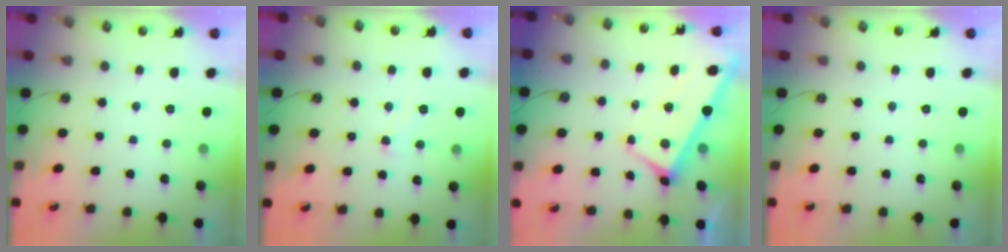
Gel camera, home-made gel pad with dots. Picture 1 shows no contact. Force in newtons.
{"total": 3.9, "press": 3.9, "slide": 0.5}
{"total": 2.9, "press": 2.8, "slide": 0.9}
{"total": 0.0}